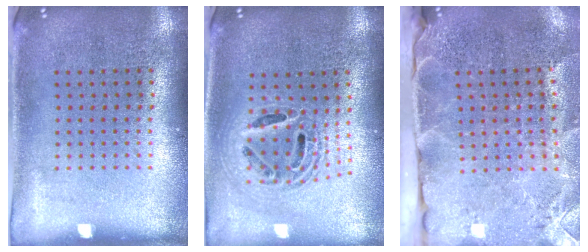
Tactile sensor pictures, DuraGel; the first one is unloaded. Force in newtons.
{"total": 1.9, "press": 1.5, "slide": 1.2}
{"total": 3.9, "press": 3.1, "slide": 2.3}